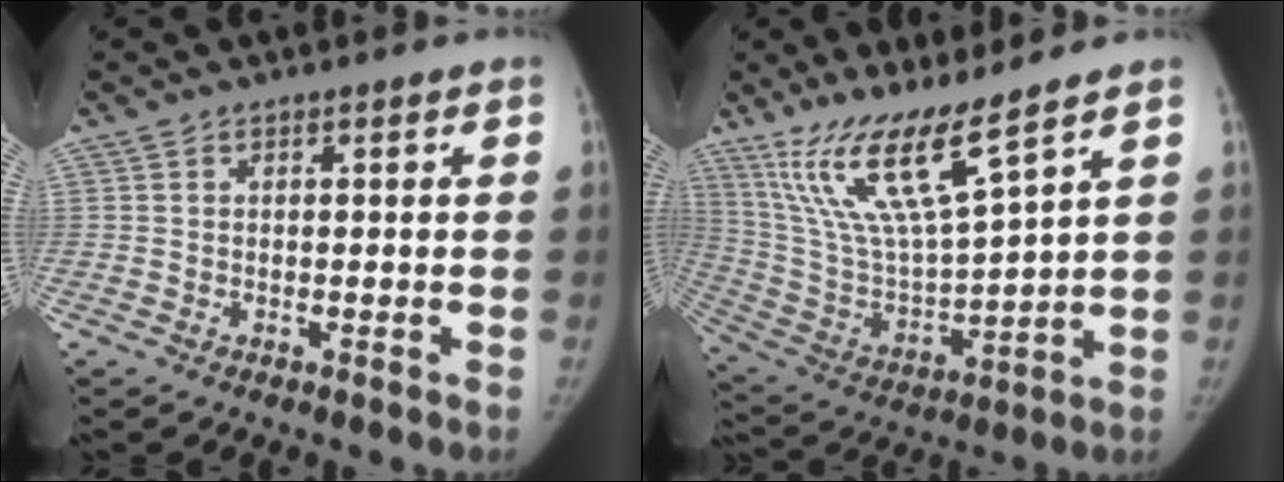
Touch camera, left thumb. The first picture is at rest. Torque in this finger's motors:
{"motor_torque": [0.12, 0.16, 1.51, -1.26, 0.15]}